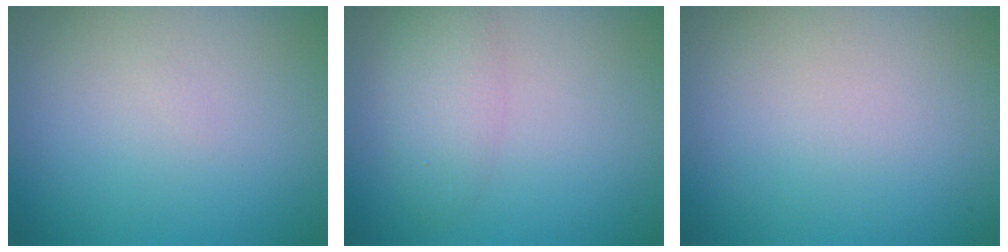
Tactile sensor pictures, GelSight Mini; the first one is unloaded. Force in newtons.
{"total": 2.8, "press": 2.8, "slide": 0.1}
{"total": 0.0}